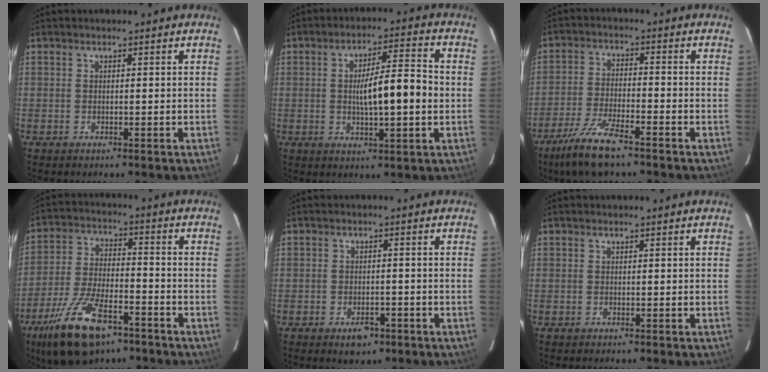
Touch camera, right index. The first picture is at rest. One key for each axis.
{"total": 9.7, "fx": -0.5, "fy": 1.5, "fz": 9.5, "tx": -0.157, "ty": 0.013, "tz": -0.009}
{"total": 8.7, "fx": -6.2, "fy": 1.2, "fz": 5.9, "tx": -0.122, "ty": -0.020, "tz": -0.116}
{"total": 14.1, "fx": -8.8, "fy": 4.8, "fz": 9.9, "tx": -0.202, "ty": -0.013, "tz": -0.154}
{"total": 3.3, "fx": -2.0, "fy": 1.8, "fz": 1.9, "tx": -0.027, "ty": 0.001, "tz": -0.022}
{"total": 0.0}